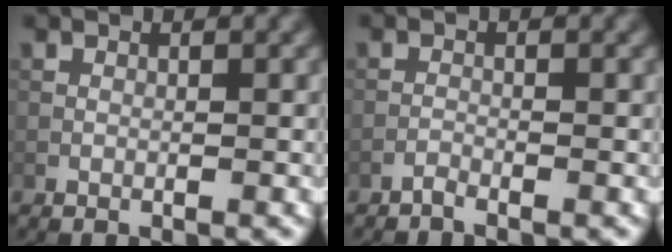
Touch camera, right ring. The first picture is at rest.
{"total": 0.6, "force": [-0.6, 0.0, 0.1], "torque": [-0.002, 0.001, -0.015]}